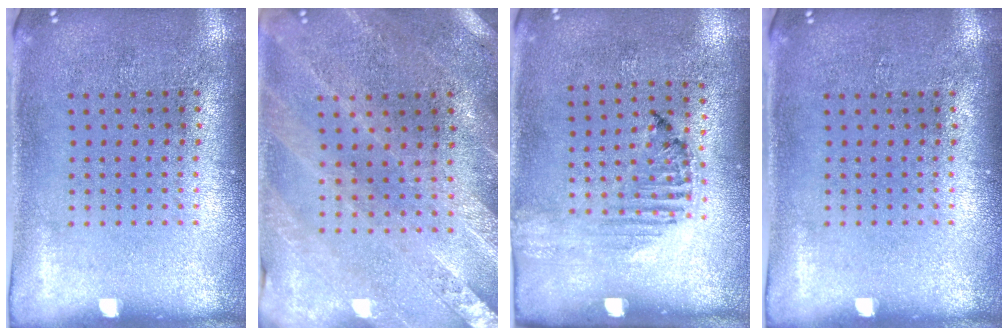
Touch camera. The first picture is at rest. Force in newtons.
{"total": 0.6, "press": 0.6, "slide": 0.2}
{"total": 1.3, "press": 1.2, "slide": 0.4}
{"total": 0.0}